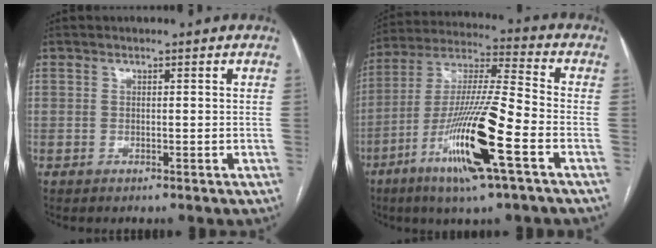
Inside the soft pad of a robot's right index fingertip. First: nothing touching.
{"total": 17.2, "force": [-7.2, 0.4, 15.6], "torque": [-0.312, -0.018, -0.134]}